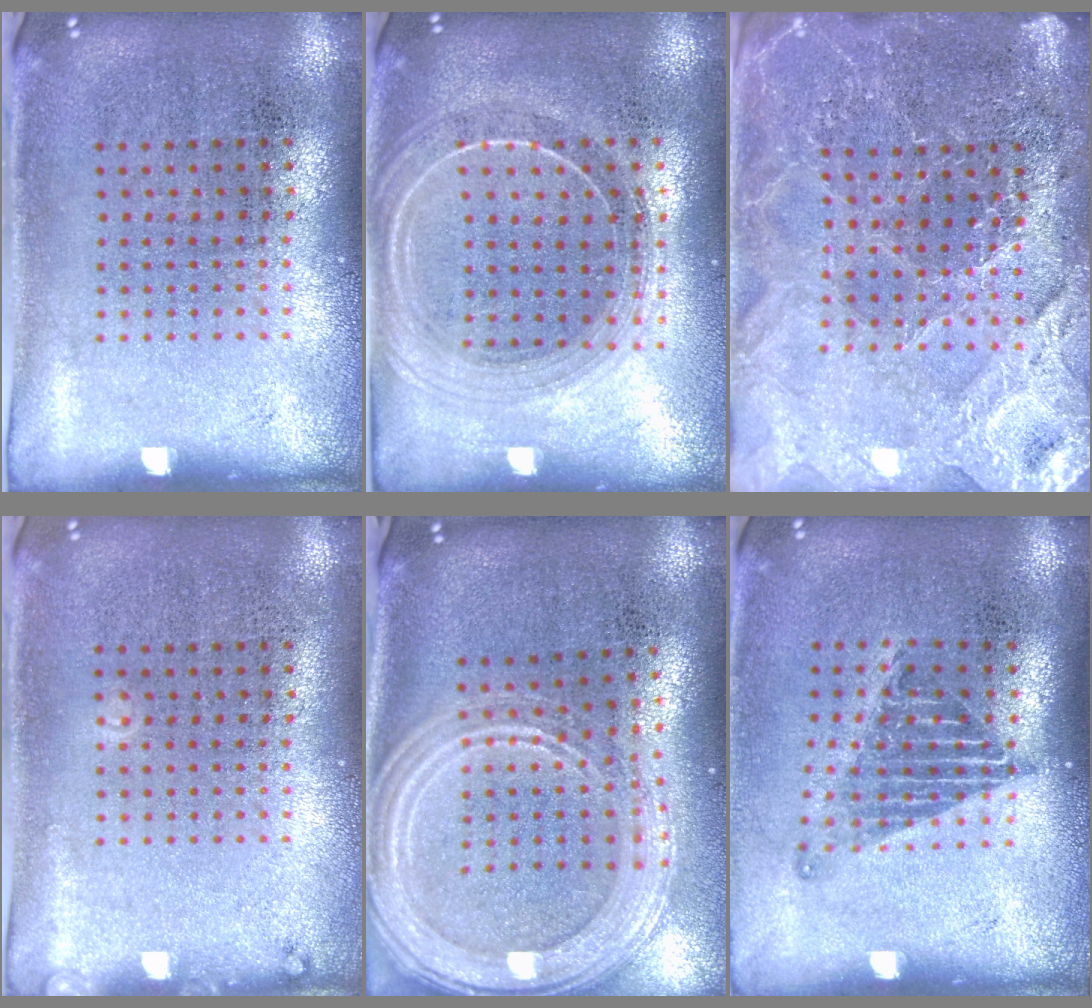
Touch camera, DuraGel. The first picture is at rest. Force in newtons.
{"total": 2.0, "press": 1.7, "slide": 0.9}
{"total": 4.0, "press": 3.8, "slide": 1.3}
{"total": 0.7, "press": 0.7, "slide": 0.1}
{"total": 2.5, "press": 2.2, "slide": 1.3}
{"total": 1.3, "press": 1.1, "slide": 0.8}